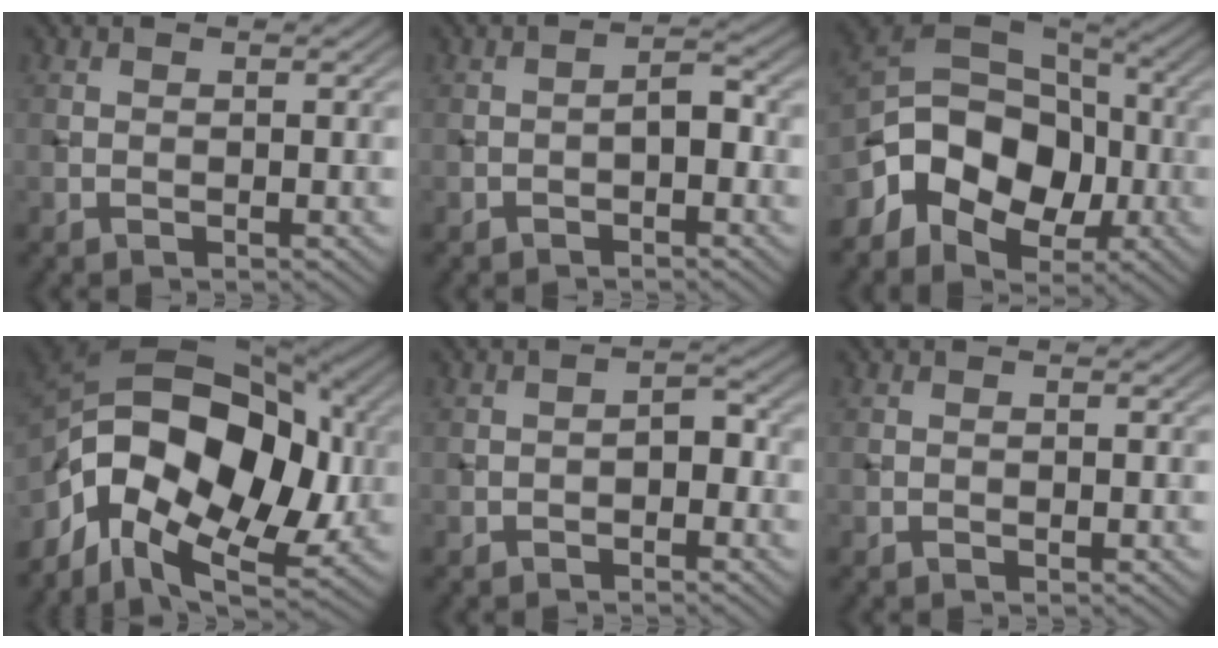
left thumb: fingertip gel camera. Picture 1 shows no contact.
{"total": 2.4, "force": [-1.1, 0.9, 1.9], "torque": [-0.028, 0.008, -0.024]}
{"total": 12.4, "force": [-4.0, 8.5, 8.1], "torque": [-0.157, -0.008, -0.087]}
{"total": 17.3, "force": [-2.6, 10.8, 13.2], "torque": [-0.245, 0.002, -0.048]}
{"total": 2.2, "force": [-1.0, 1.2, 1.6], "torque": [-0.023, 0.007, -0.023]}
{"total": 0.6, "force": [-0.3, 0.2, 0.5], "torque": [-0.010, 0.000, -0.005]}